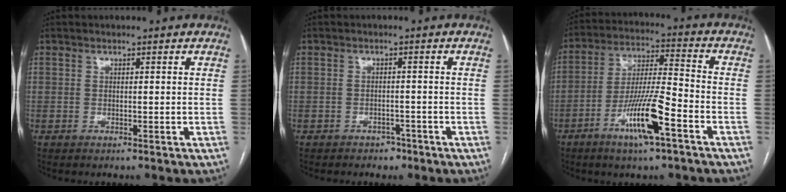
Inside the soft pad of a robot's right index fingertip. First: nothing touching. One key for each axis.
{"total": 2.1, "fx": -1.5, "fy": 1.4, "fz": 0.4, "tx": -0.012, "ty": 0.006, "tz": -0.017}
{"total": 12.1, "fx": -5.9, "fy": 1.1, "fz": 10.5, "tx": -0.198, "ty": -0.008, "tz": -0.109}